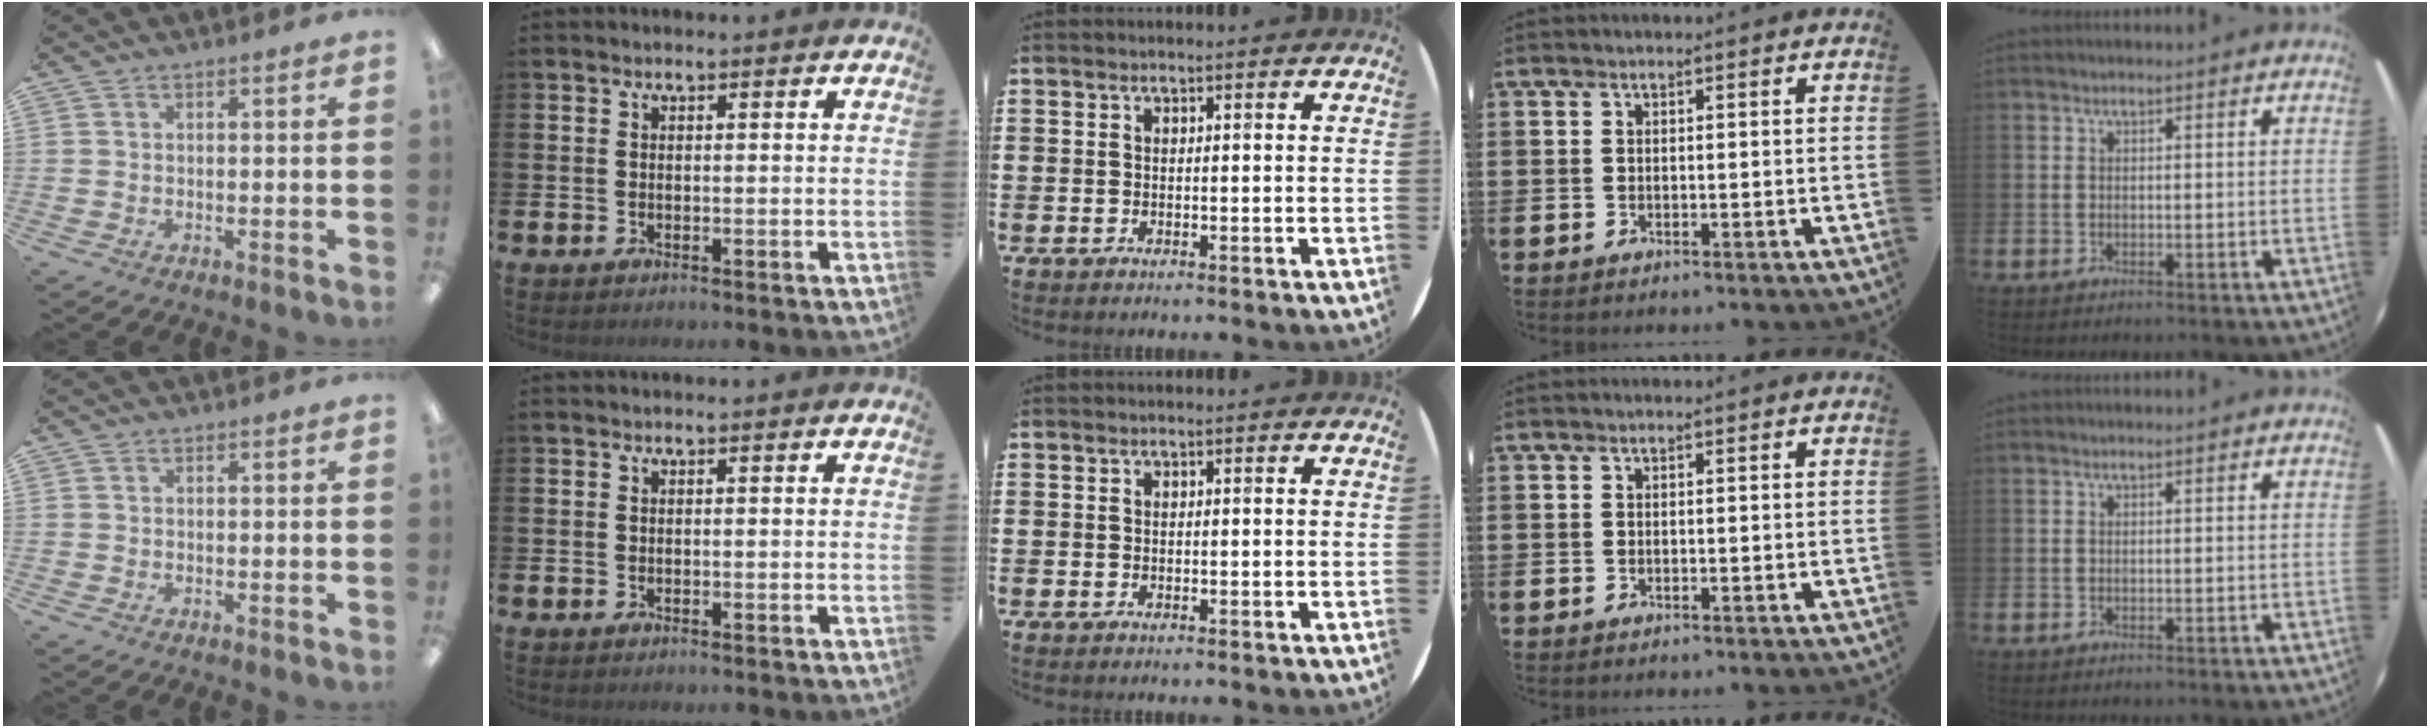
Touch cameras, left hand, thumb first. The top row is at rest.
{}